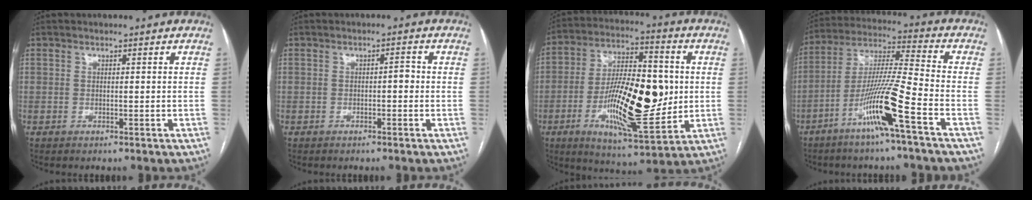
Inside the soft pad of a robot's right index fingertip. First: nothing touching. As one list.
[{"total": 1.5, "force": [-0.2, 0.6, 1.3], "torque": [-0.016, 0.005, -0.005]}, {"total": 19.4, "force": [-1.9, 6.1, 18.3], "torque": [-0.319, 0.004, -0.030]}, {"total": 12.5, "force": [-6.3, -1.1, 10.8], "torque": [-0.211, -0.006, -0.122]}]